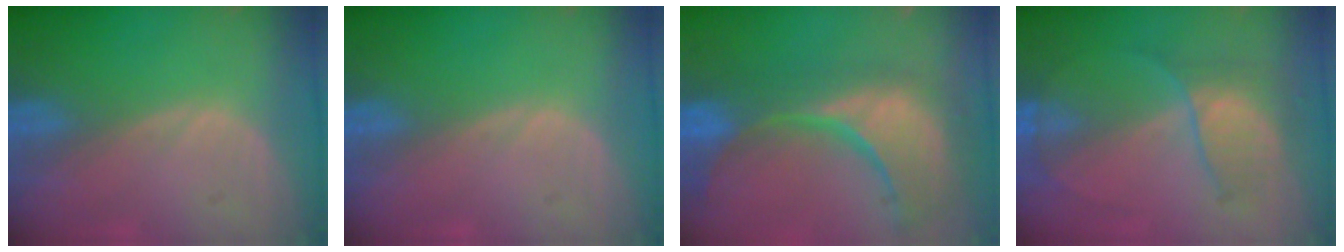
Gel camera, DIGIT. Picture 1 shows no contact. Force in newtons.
{"total": 0.0}
{"total": 15.3, "press": 12.2, "slide": 9.3}
{"total": 5.8, "press": 5.7, "slide": 1.4}